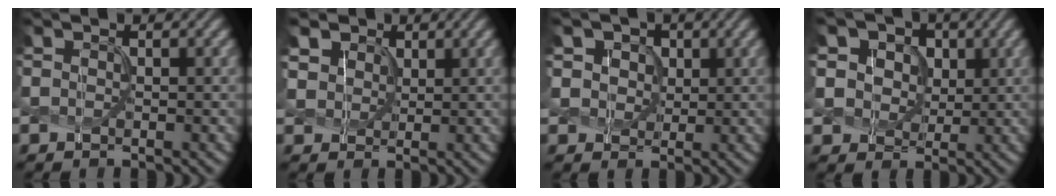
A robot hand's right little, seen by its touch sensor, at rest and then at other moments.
{"total": 4.4, "force": [2.8, 3.1, 1.5], "torque": [-0.062, 0.004, 0.058]}
{"total": 4.5, "force": [2.2, 3.5, 1.9], "torque": [-0.048, 0.007, 0.033]}
{"total": 8.9, "force": [4.1, 6.8, 3.9], "torque": [-0.081, 0.022, 0.055]}